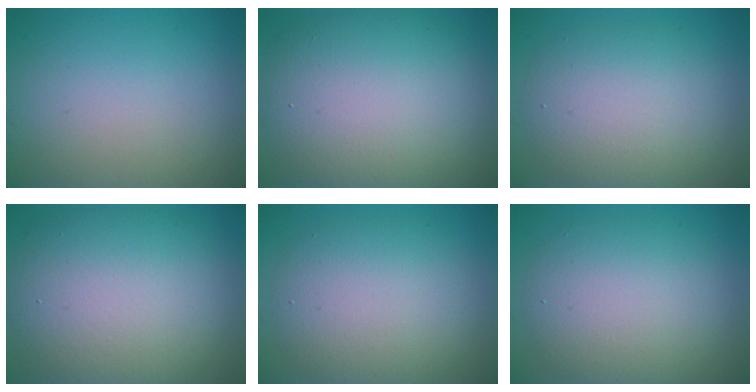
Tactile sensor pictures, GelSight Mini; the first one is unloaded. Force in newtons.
{"total": 11.8, "press": 11.8, "slide": 0.7}
{"total": 6.4, "press": 6.4, "slide": 0.3}
{"total": 11.4, "press": 11.4, "slide": 0.7}
{"total": 6.8, "press": 6.8, "slide": 0.3}
{"total": 6.6, "press": 6.6, "slide": 0.4}